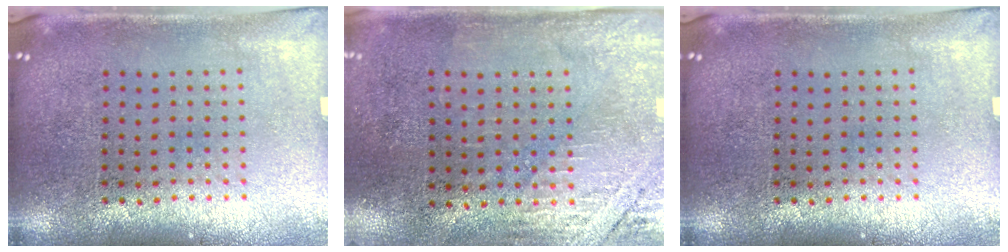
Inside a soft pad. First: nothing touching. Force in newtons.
{"total": 2.7, "press": 2.4, "slide": 1.2}
{"total": 0.0}